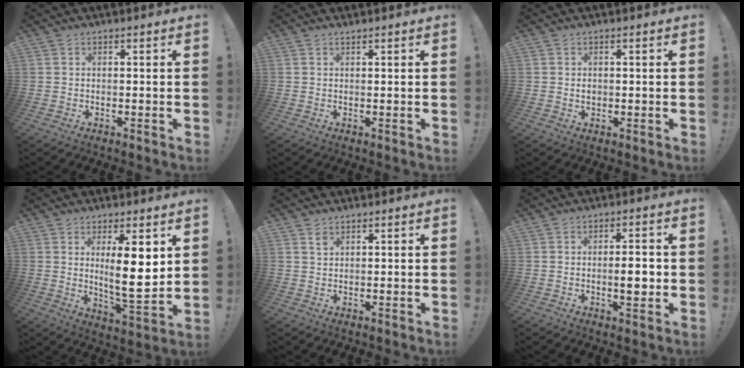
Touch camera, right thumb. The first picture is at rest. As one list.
[{"total": 0.7, "force": [0.6, -0.2, 0.2], "torque": [0.004, -0.002, 0.011]}, {"total": 1.0, "force": [-0.3, 0.9, 0.3], "torque": [-0.006, 0.002, -0.005]}, {"total": 12.2, "force": [3.3, 3.0, 11.4], "torque": [-0.177, -0.029, 0.048]}, {"total": 1.5, "force": [1.2, 0.7, 0.6], "torque": [0.003, -0.009, 0.020]}, {"total": 5.4, "force": [-0.7, 1.7, 5.1], "torque": [-0.063, 0.000, -0.018]}]